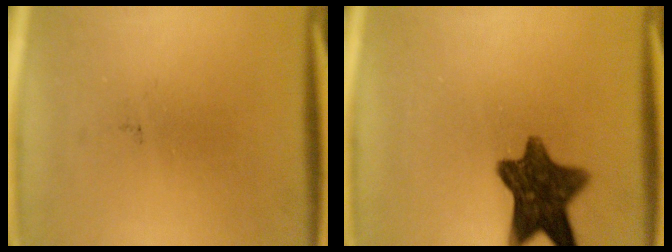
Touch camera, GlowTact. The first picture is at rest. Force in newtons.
{"total": 10.8}